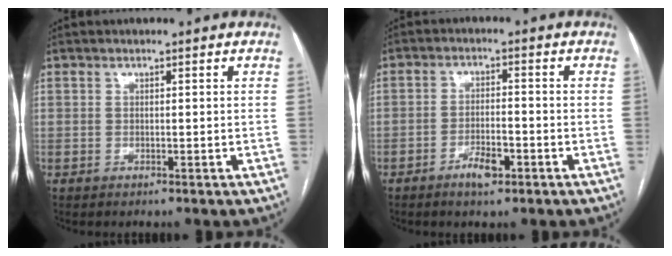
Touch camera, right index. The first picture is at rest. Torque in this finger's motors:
{"motor_torque": [-0.07, 0.04, -0.04, 0.00]}